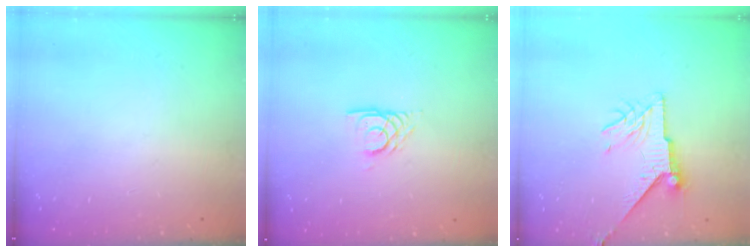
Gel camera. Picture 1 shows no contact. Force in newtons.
{"total": 5.0, "press": 5.0, "slide": 0.5}
{"total": 8.3, "press": 8.2, "slide": 0.8}